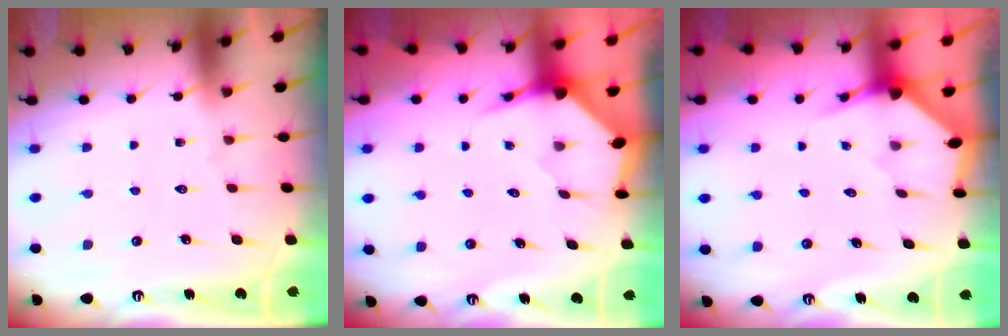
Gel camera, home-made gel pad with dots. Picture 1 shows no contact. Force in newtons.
{"total": 3.5, "press": 3.4, "slide": 0.4}
{"total": 2.8, "press": 2.8, "slide": 0.3}